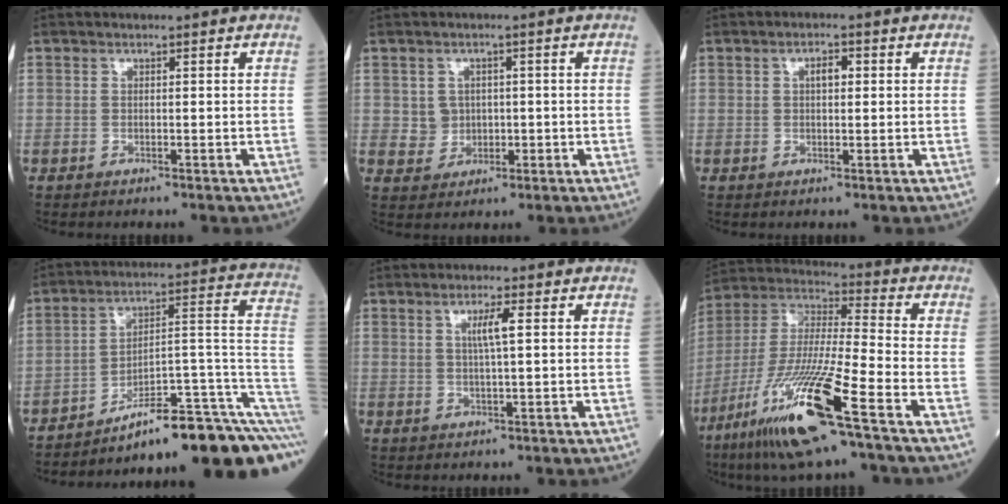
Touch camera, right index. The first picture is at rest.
{"total": 3.4, "force": [0.5, 3.3, 0.6], "torque": [-0.003, 0.008, 0.016]}
{"total": 2.2, "force": [0.5, 0.9, 1.9], "torque": [-0.030, 0.004, 0.007]}
{"total": 17.7, "force": [-12.2, 1.1, 12.8], "torque": [-0.100, 0.062, -0.178]}
{"total": 3.2, "force": [1.1, -0.1, 3.0], "torque": [-0.052, 0.000, 0.020]}
{"total": 18.4, "force": [-9.6, 0.5, 15.7], "torque": [-0.349, -0.049, -0.186]}